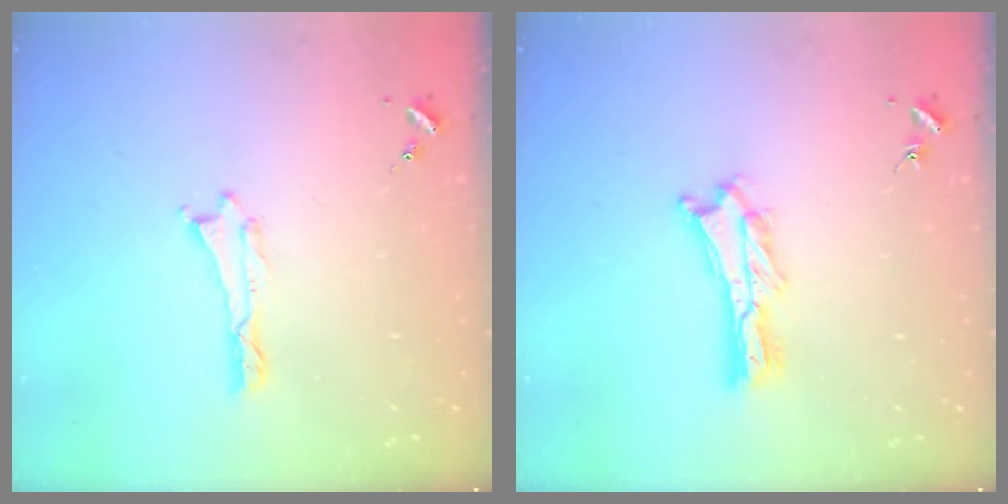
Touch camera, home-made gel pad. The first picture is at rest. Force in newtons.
{"total": 2.3, "press": 2.3, "slide": 0.3}